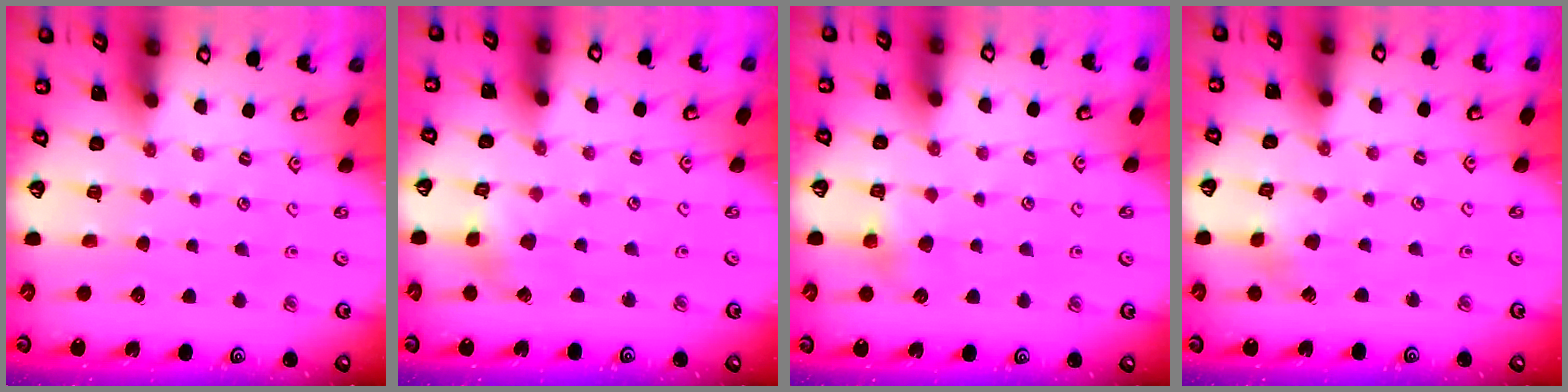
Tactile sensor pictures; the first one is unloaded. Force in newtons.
{"total": 2.7, "press": 2.7, "slide": 0.3}
{"total": 4.4, "press": 4.3, "slide": 0.9}
{"total": 2.6, "press": 2.6, "slide": 0.5}